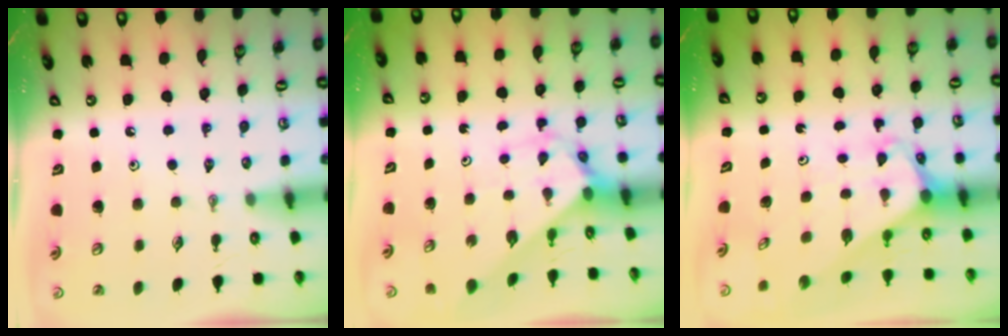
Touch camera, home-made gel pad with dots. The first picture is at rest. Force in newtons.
{"total": 2.6, "press": 2.6, "slide": 0.2}
{"total": 2.0, "press": 2.0, "slide": 0.1}